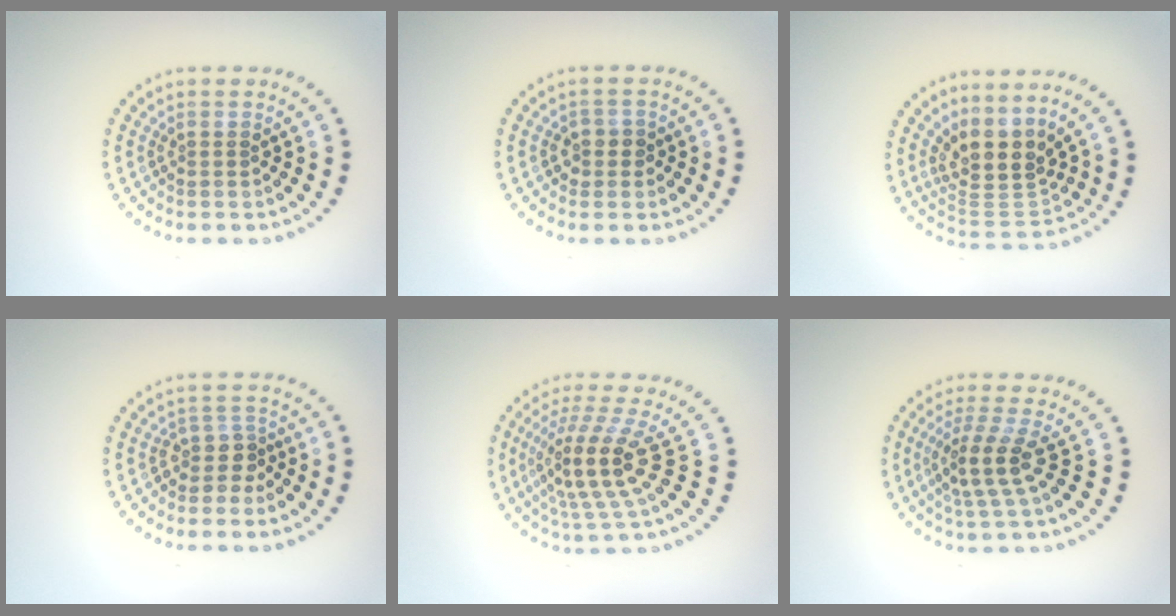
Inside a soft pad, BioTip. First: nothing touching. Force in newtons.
{"total": 1.7, "press": 1.5, "slide": 0.7}
{"total": 4.3, "press": 3.4, "slide": 2.6}
{"total": 2.2, "press": 1.6, "slide": 1.5}
{"total": 5.1, "press": 4.1, "slide": 3.0}
{"total": 3.5, "press": 2.8, "slide": 2.1}